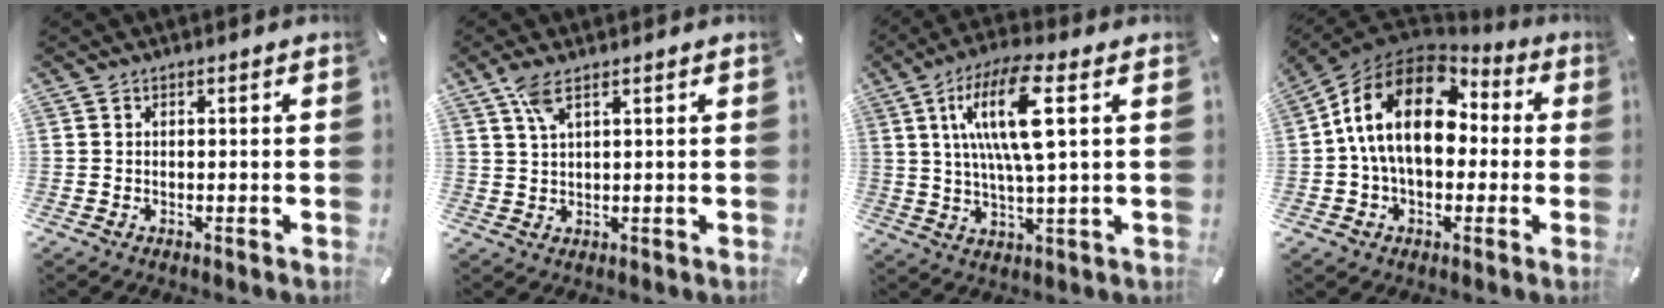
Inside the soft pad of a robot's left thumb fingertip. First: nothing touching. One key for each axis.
{"total": 4.3, "fx": 2.3, "fy": 1.1, "fz": 3.5, "tx": -0.076, "ty": 0.003, "tz": 0.041}
{"total": 14.3, "fx": 4.0, "fy": 3.2, "fz": 13.4, "tx": -0.273, "ty": 0.000, "tz": 0.062}
{"total": 18.7, "fx": 2.4, "fy": 12.7, "fz": 13.6, "tx": -0.276, "ty": 0.011, "tz": 0.037}